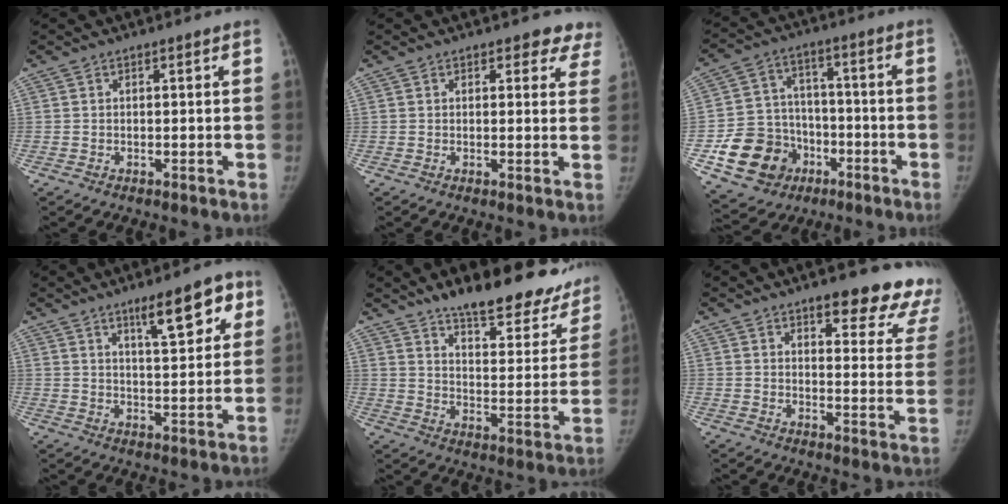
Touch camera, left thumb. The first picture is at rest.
{"total": 5.1, "force": [4.1, 2.7, 1.1], "torque": [0.035, -0.016, 0.024]}
{"total": 15.3, "force": [-6.1, 13.0, 5.2], "torque": [-0.071, 0.054, -0.091]}
{"total": 10.5, "force": [5.6, 3.2, 8.3], "torque": [-0.097, -0.022, 0.084]}
{"total": 22.9, "force": [18.2, 8.4, 10.9], "torque": [-0.101, -0.096, 0.242]}
{"total": 18.1, "force": [14.4, 5.6, 9.4], "torque": [-0.068, -0.083, 0.156]}